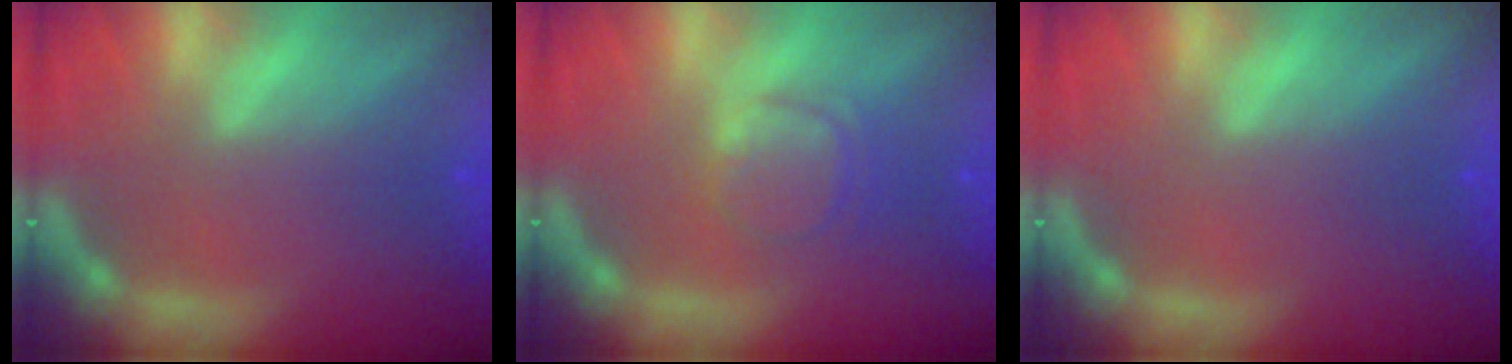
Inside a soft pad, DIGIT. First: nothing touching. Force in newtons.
{"total": 3.0}
{"total": 0.0}